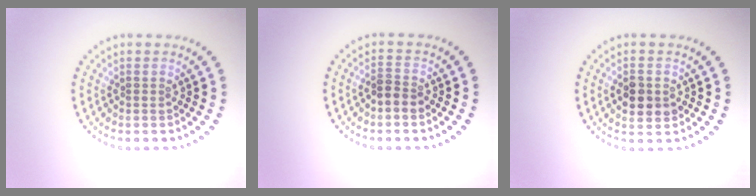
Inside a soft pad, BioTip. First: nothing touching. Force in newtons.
{"total": 1.7, "press": 1.5, "slide": 0.7}
{"total": 2.8, "press": 2.8, "slide": 0.3}